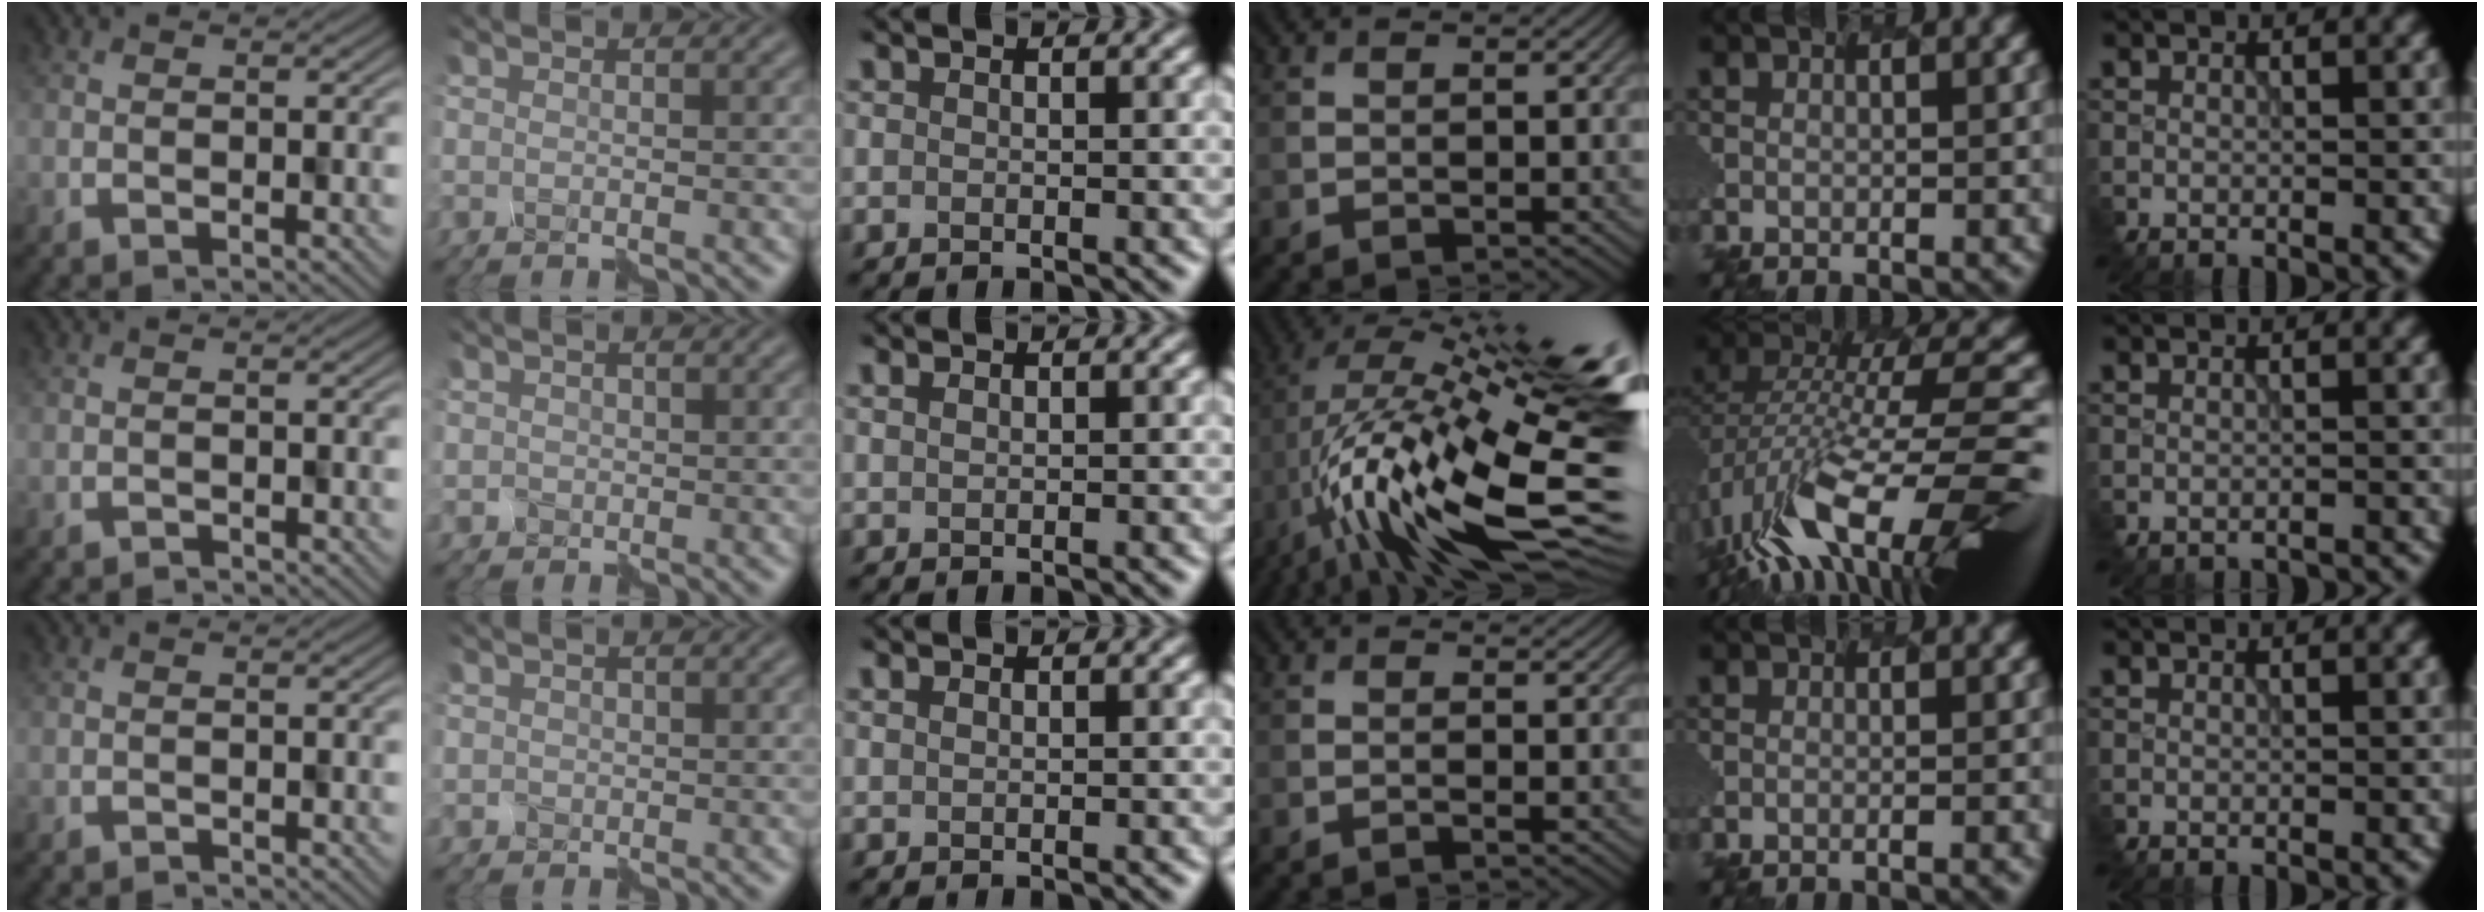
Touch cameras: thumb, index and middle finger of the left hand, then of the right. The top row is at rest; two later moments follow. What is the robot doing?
{"motion": "disassemble", "object": "hinged jar"}